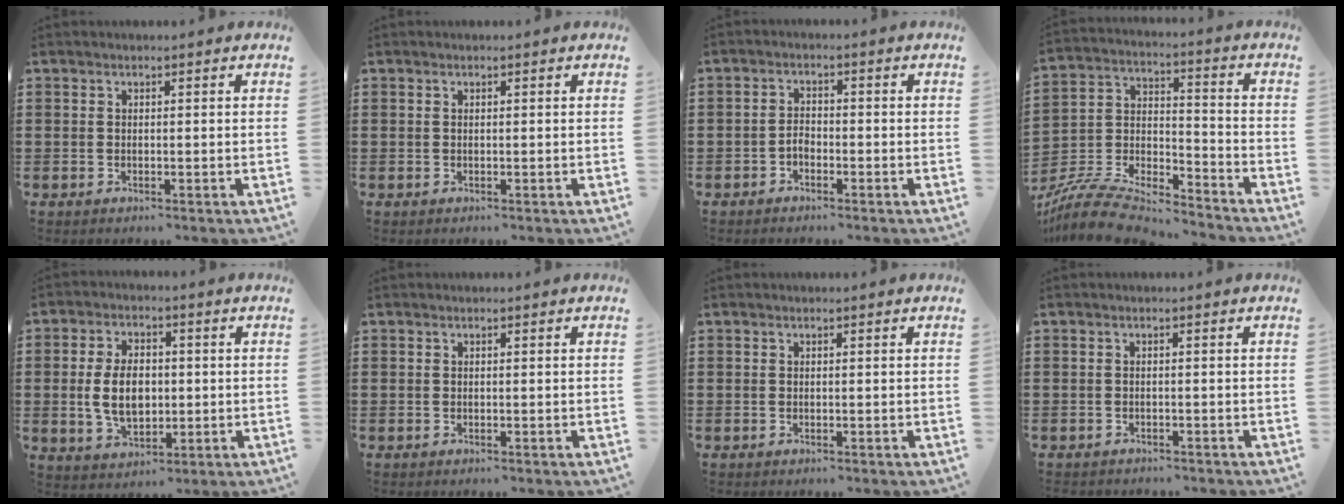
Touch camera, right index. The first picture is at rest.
{"total": 0.0}
{"total": 1.9, "force": [-1.2, 1.2, 0.9], "torque": [-0.020, 0.003, -0.025]}
{"total": 9.4, "force": [-8.7, 1.8, 3.1], "torque": [-0.072, 0.009, -0.176]}
{"total": 7.7, "force": [-0.1, 4.8, 6.0], "torque": [-0.129, 0.004, -0.008]}
{"total": 0.0}
{"total": 0.0}
{"total": 0.8, "force": [-0.8, 0.2, 0.0], "torque": [-0.003, 0.000, -0.016]}